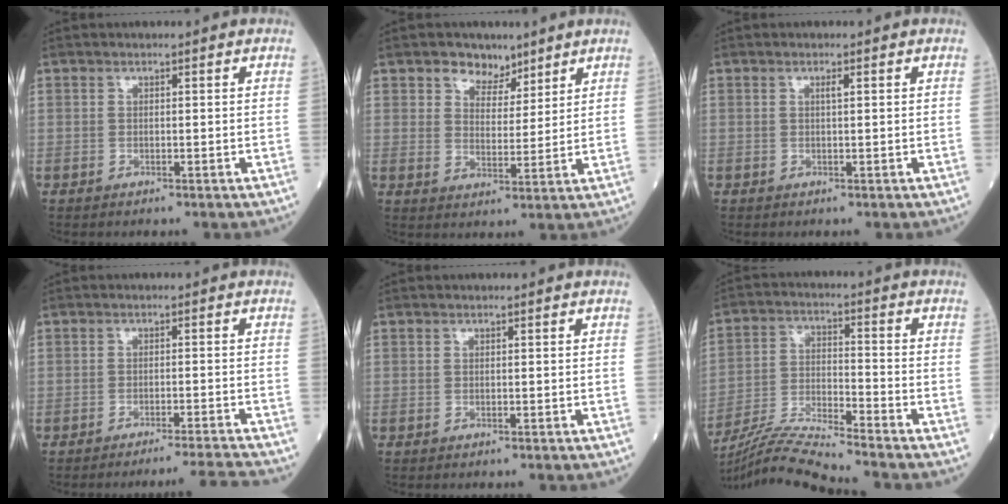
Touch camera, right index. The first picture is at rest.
{"total": 5.3, "force": [3.7, 3.3, 1.6], "torque": [-0.022, 0.002, 0.063]}
{"total": 0.7, "force": [0.3, 0.0, 0.7], "torque": [-0.015, 0.001, 0.005]}
{"total": 6.0, "force": [-5.4, -2.6, 0.6], "torque": [-0.001, -0.006, -0.080]}
{"total": 0.0}
{"total": 10.8, "force": [-10.0, -2.4, 3.2], "torque": [-0.061, -0.008, -0.189]}